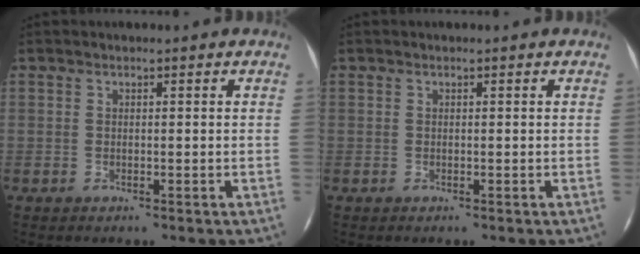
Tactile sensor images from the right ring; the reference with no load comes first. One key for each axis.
{"total": 0.0}